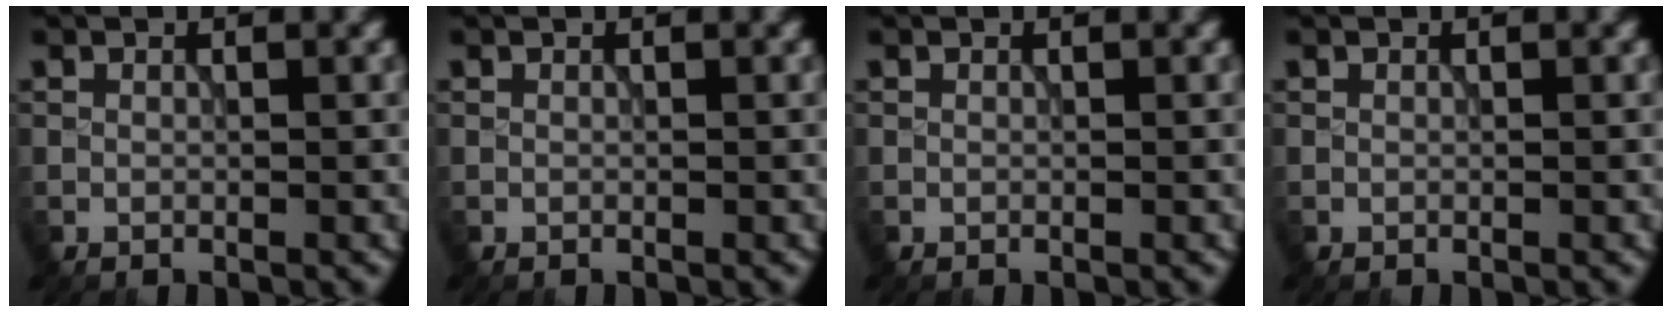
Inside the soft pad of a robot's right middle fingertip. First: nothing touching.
{"total": 0.0}
{"total": 0.0}
{"total": 0.0}